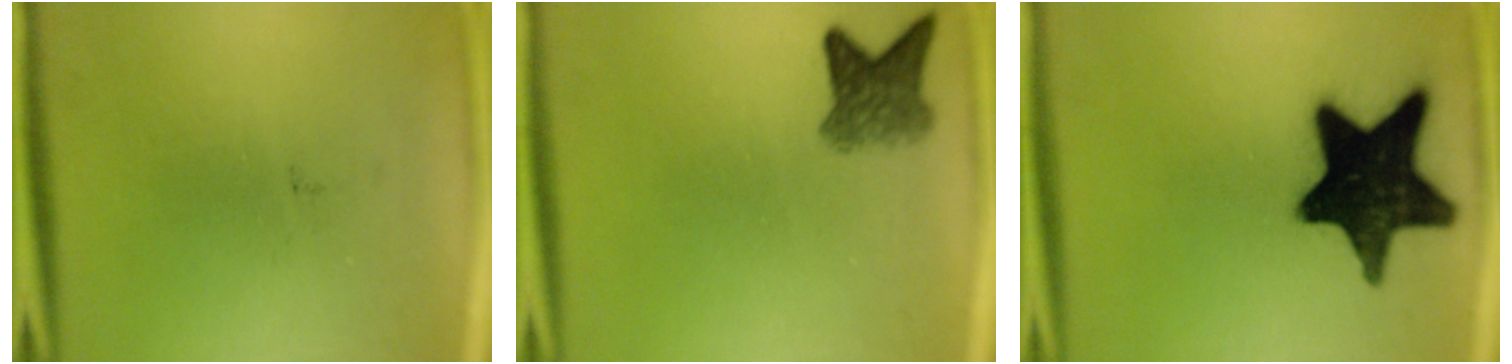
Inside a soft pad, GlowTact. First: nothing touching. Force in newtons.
{"total": 4.5}
{"total": 18.3}